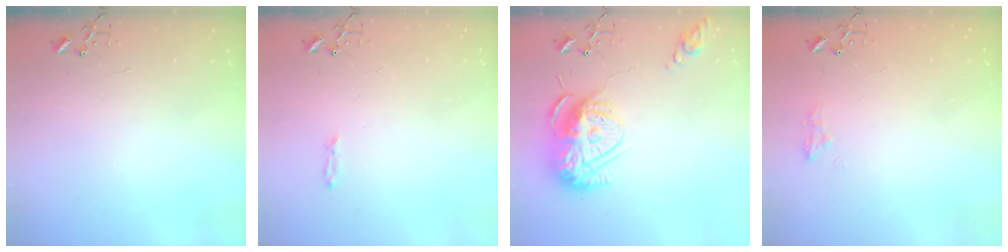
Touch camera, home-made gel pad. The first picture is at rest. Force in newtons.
{"total": 3.4, "press": 3.4, "slide": 0.4}
{"total": 16.0, "press": 16.0, "slide": 1.5}
{"total": 8.5, "press": 8.5, "slide": 0.6}